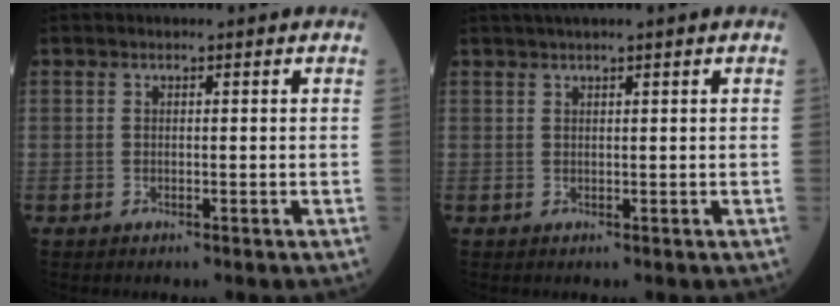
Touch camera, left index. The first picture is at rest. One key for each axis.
{"total": 2.6, "fx": 1.9, "fy": -0.5, "fz": 1.7, "tx": -0.027, "ty": 0.019, "tz": 0.037}